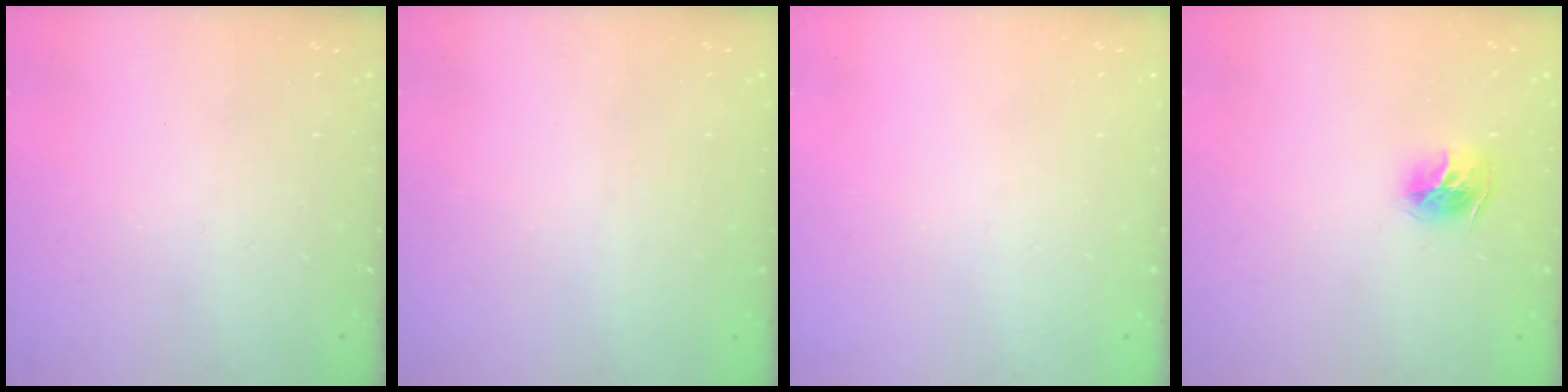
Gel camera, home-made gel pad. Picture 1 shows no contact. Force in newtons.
{"total": 0.9, "press": 0.9, "slide": 0.1}
{"total": 0.0}
{"total": 10.3, "press": 10.3, "slide": 0.6}